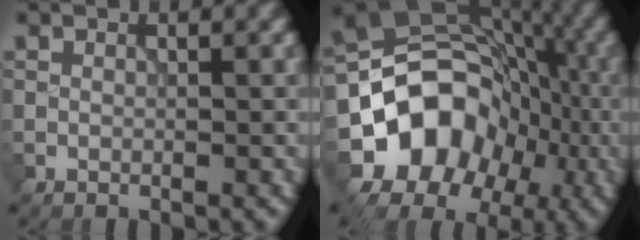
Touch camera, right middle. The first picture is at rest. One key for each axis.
{"total": 11.1, "fx": -3.5, "fy": 9.0, "fz": 5.5, "tx": -0.085, "ty": 0.012, "tz": -0.068}